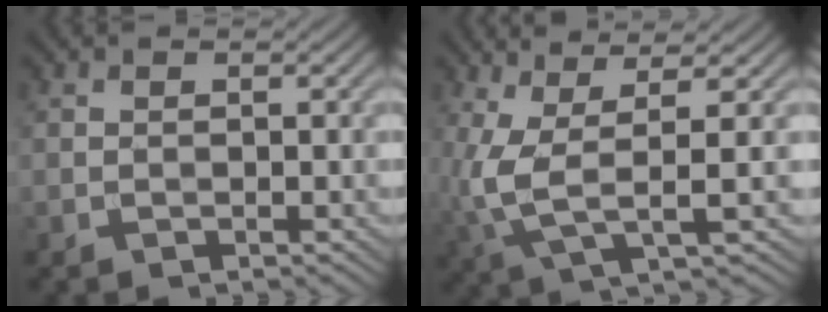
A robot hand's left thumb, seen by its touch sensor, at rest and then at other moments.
{"total": 6.2, "force": [0.5, 1.5, 6.0], "torque": [-0.145, 0.004, 0.010]}